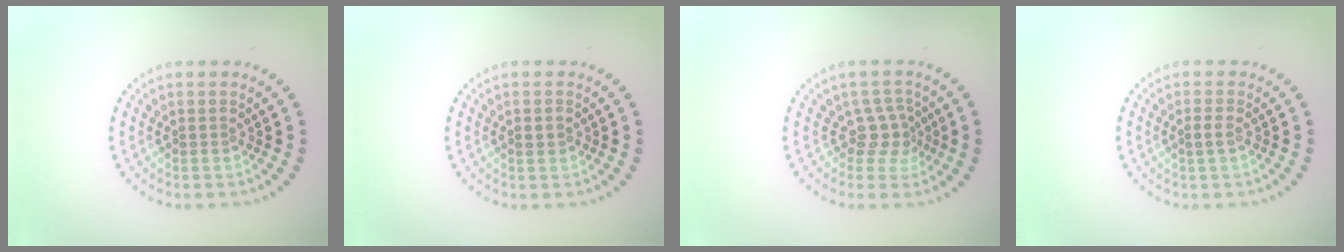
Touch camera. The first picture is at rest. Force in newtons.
{"total": 0.9, "press": 0.9, "slide": 0.2}
{"total": 2.2, "press": 1.5, "slide": 1.6}
{"total": 0.8, "press": 0.8, "slide": 0.2}